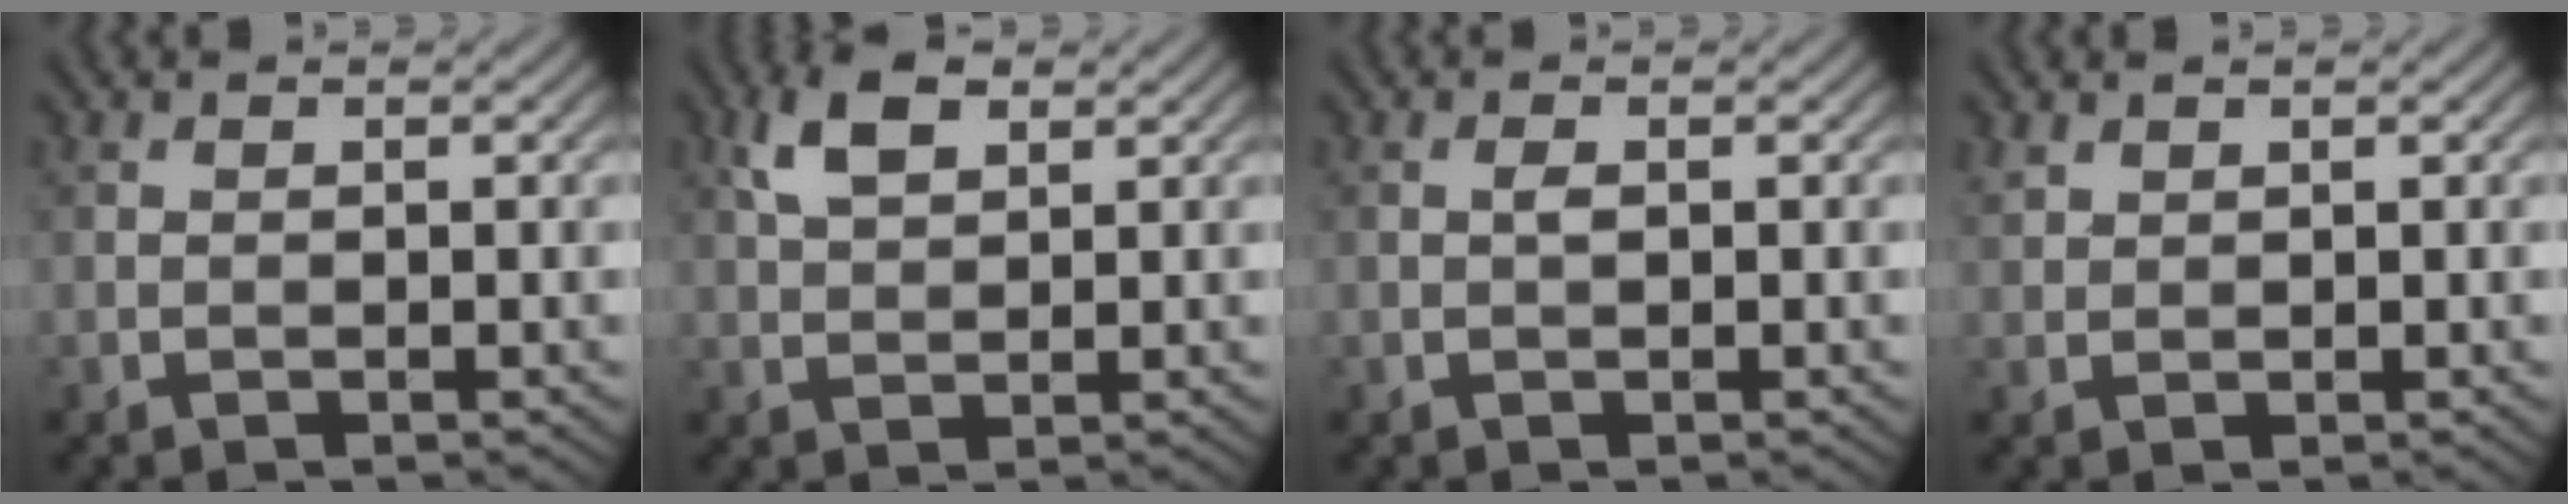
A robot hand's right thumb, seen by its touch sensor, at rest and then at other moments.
{"total": 4.9, "force": [2.4, 2.6, 3.5], "torque": [-0.081, 0.009, 0.045]}
{"total": 0.7, "force": [0.1, 0.3, 0.7], "torque": [-0.015, 0.001, 0.001]}
{"total": 1.2, "force": [0.9, 0.6, 0.4], "torque": [-0.012, 0.001, 0.022]}